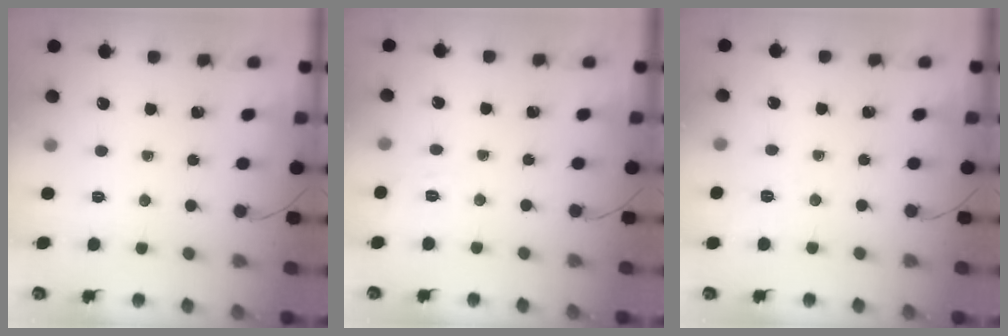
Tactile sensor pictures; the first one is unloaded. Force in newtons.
{"total": 6.2, "press": 5.8, "slide": 2.3}
{"total": 2.3, "press": 1.4, "slide": 1.9}